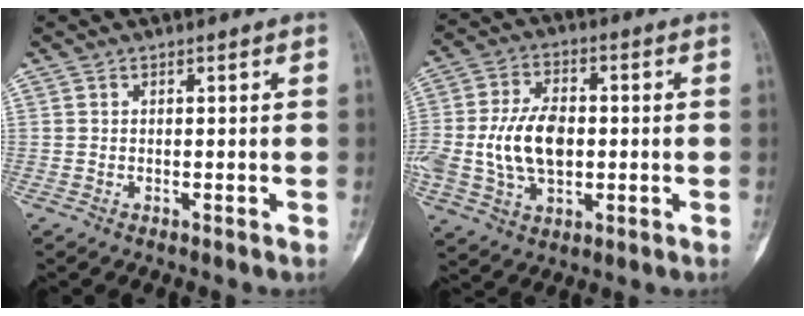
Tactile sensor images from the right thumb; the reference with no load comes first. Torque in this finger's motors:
{"motor_torque": [2.03, 1.93, 0.79, -0.82, 0.16]}